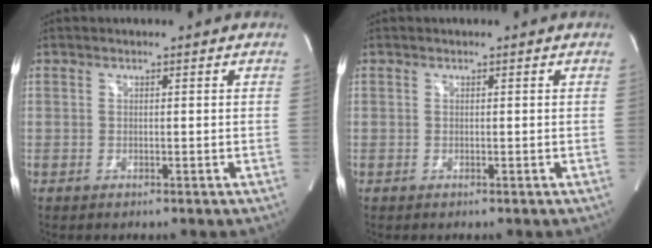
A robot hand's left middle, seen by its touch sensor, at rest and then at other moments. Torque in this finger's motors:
{"motor_torque": [0.01, 0.17, 0.06, 0.01]}